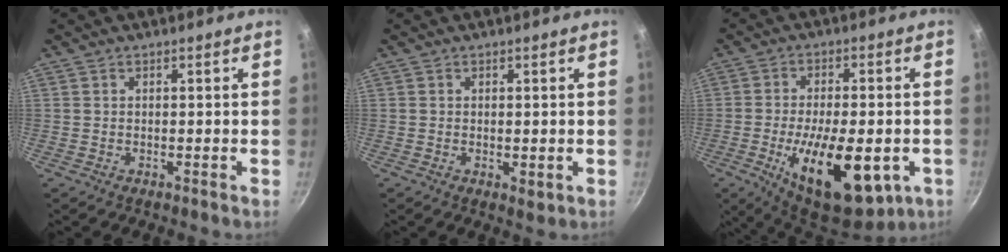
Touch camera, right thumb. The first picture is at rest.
{"total": 1.7, "force": [-0.1, 0.9, 1.5], "torque": [-0.020, -0.007, 0.000]}
{"total": 20.6, "force": [-6.4, 9.3, 17.3], "torque": [-0.250, 0.004, -0.083]}